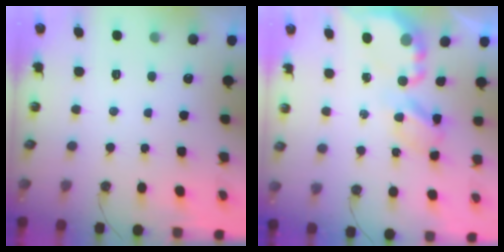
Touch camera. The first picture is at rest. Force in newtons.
{"total": 5.7, "press": 5.7, "slide": 0.5}